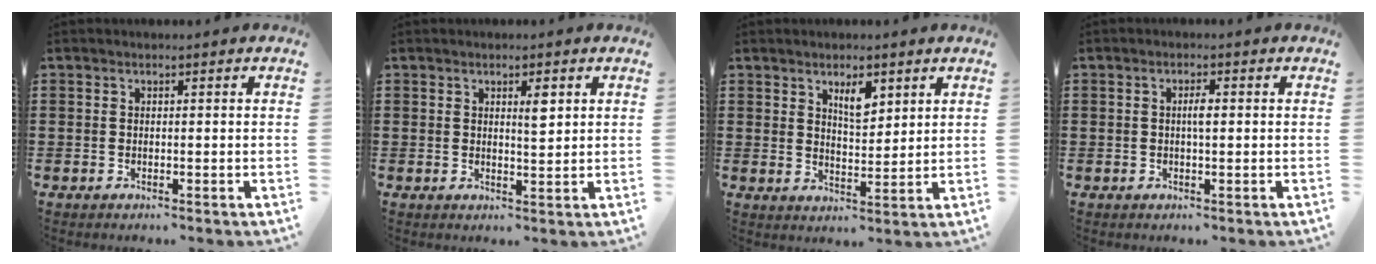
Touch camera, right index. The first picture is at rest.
{"total": 2.7, "force": [1.2, 0.8, 2.3], "torque": [-0.032, -0.001, 0.015]}
{"total": 4.2, "force": [2.6, 1.7, 2.9], "torque": [-0.047, 0.000, 0.042]}
{"total": 1.7, "force": [0.2, 0.4, 1.7], "torque": [-0.033, 0.002, 0.001]}